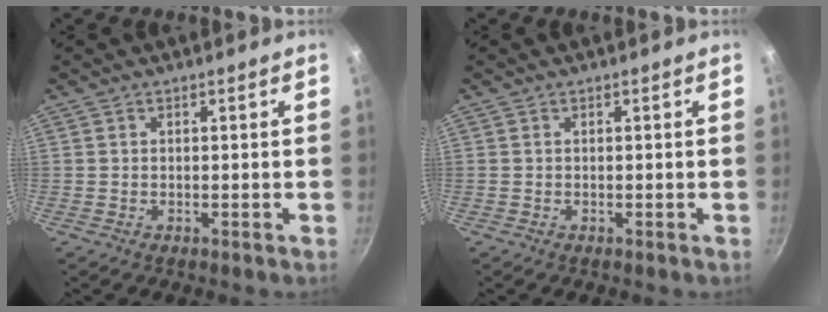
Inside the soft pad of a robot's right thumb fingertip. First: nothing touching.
{"total": 0.0}